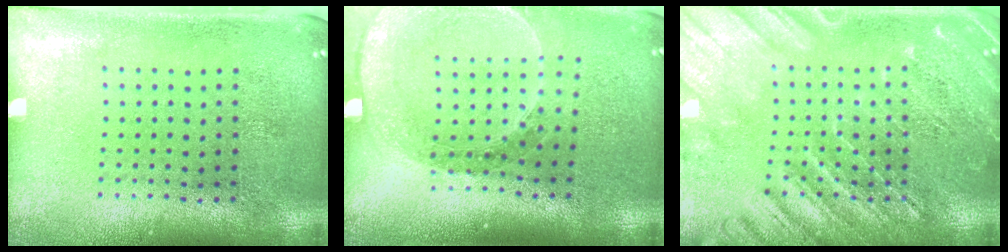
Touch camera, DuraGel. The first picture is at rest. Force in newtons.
{"total": 1.5, "press": 1.5, "slide": 0.1}
{"total": 4.4, "press": 4.3, "slide": 0.6}